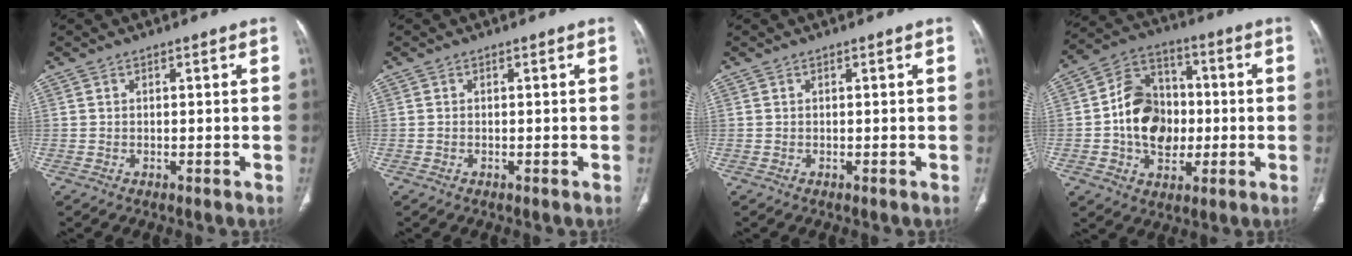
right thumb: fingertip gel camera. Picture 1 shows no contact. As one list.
[{"total": 0.0}, {"total": 0.0}, {"total": 14.8, "force": [-1.0, 11.3, 9.5], "torque": [-0.127, 0.028, -0.017]}]